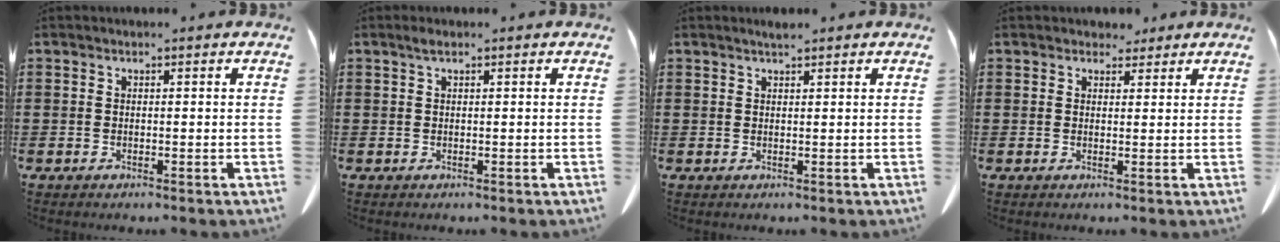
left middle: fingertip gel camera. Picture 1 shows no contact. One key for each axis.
{"total": 0.9, "fx": 0.5, "fy": 0.2, "fz": 0.7, "tx": -0.015, "ty": 0.002, "tz": 0.008}
{"total": 1.2, "fx": 1.1, "fy": 0.1, "fz": 0.6, "tx": -0.012, "ty": -0.001, "tz": 0.021}
{"total": 2.7, "fx": 2.3, "fy": 1.3, "fz": 0.5, "tx": -0.001, "ty": -0.004, "tz": 0.040}